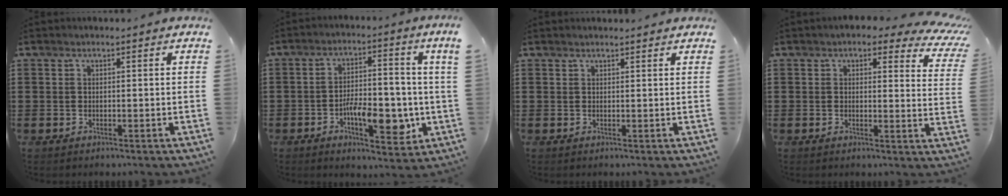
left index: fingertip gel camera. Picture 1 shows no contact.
{"total": 8.4, "force": [-2.3, 2.4, 7.7], "torque": [-0.139, 0.000, -0.041]}
{"total": 0.8, "force": [0.8, 0.2, -0.2], "torque": [0.000, -0.001, 0.016]}
{"total": 3.5, "force": [2.5, 1.9, 1.5], "torque": [-0.028, -0.009, 0.040]}